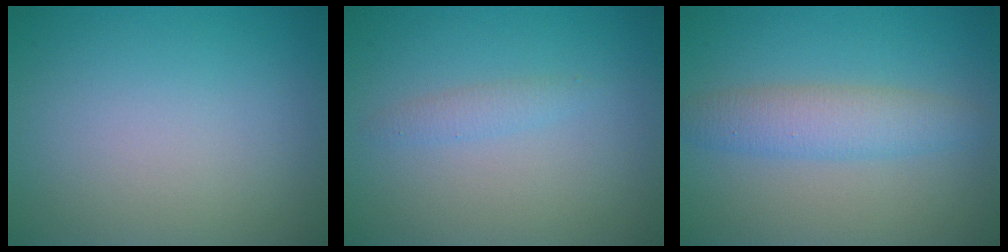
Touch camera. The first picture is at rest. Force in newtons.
{"total": 1.2, "press": 1.2, "slide": 0.0}
{"total": 3.5, "press": 3.5, "slide": 0.0}